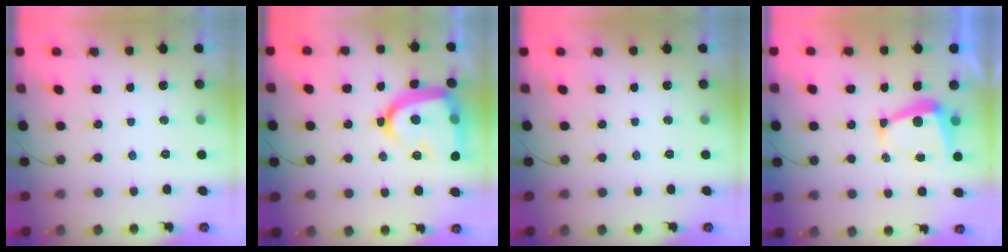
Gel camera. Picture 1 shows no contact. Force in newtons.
{"total": 19.6, "press": 19.5, "slide": 1.7}
{"total": 0.0}
{"total": 5.7, "press": 5.7, "slide": 0.8}